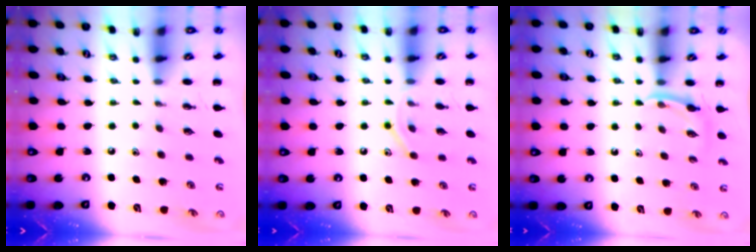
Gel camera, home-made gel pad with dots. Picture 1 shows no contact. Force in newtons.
{"total": 7.8, "press": 7.8, "slide": 1.1}
{"total": 3.9, "press": 3.7, "slide": 1.1}